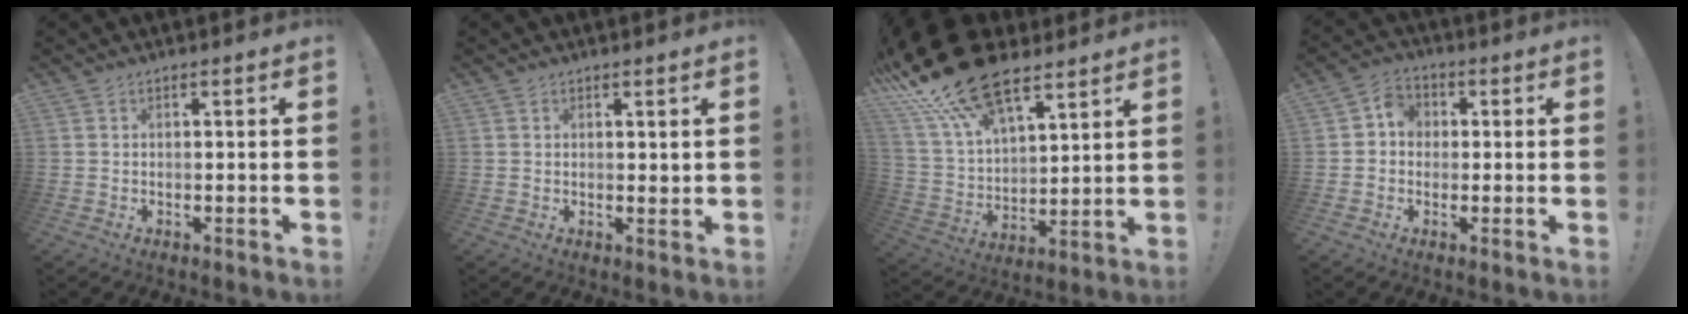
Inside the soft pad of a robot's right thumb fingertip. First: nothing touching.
{"total": 1.2, "force": [0.9, 0.5, 0.6], "torque": [-0.010, 0.000, 0.016]}
{"total": 22.5, "force": [15.0, 10.8, 12.8], "torque": [-0.259, -0.091, 0.271]}
{"total": 6.0, "force": [-0.1, 5.4, 2.6], "torque": [-0.046, 0.017, 0.001]}